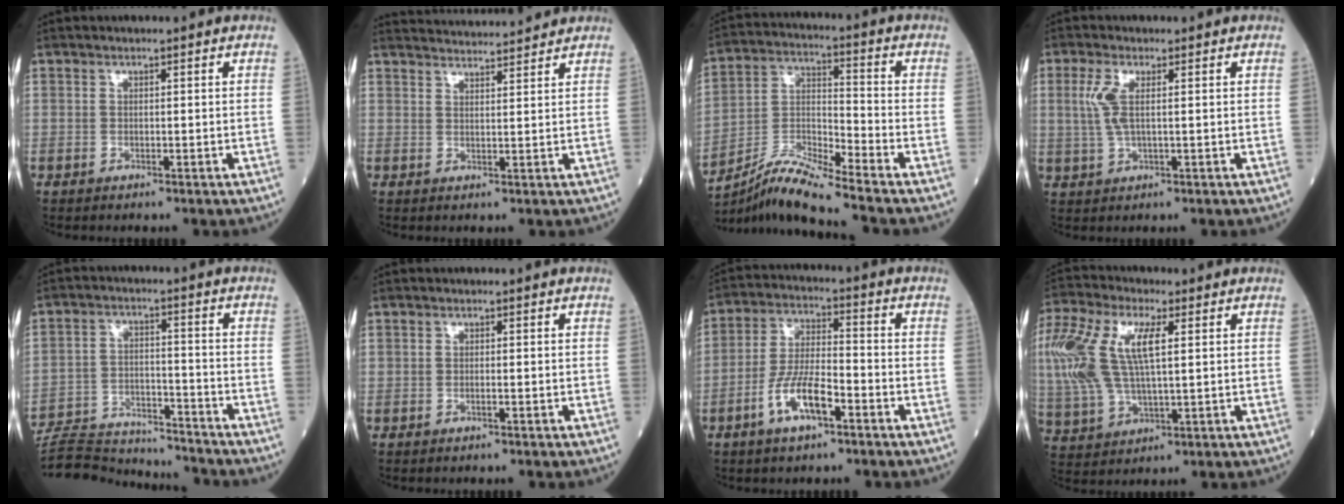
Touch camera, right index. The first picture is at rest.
{"total": 9.8, "force": [9.6, 0.0, 1.8], "torque": [-0.031, 0.018, 0.134]}
{"total": 10.0, "force": [-9.0, -1.6, 4.0], "torque": [-0.092, -0.001, -0.167]}
{"total": 4.3, "force": [1.0, 1.3, 3.9], "torque": [-0.102, 0.004, 0.020]}
{"total": 15.8, "force": [-15.4, 1.5, 2.9], "torque": [-0.058, 0.011, -0.235]}
{"total": 0.6, "force": [-0.1, 0.2, 0.5], "torque": [-0.014, 0.000, -0.002]}
{"total": 8.6, "force": [-4.2, 2.5, 7.0], "torque": [-0.138, 0.004, -0.080]}
{"total": 19.4, "force": [4.8, 8.1, 16.9], "torque": [-0.413, 0.026, 0.091]}